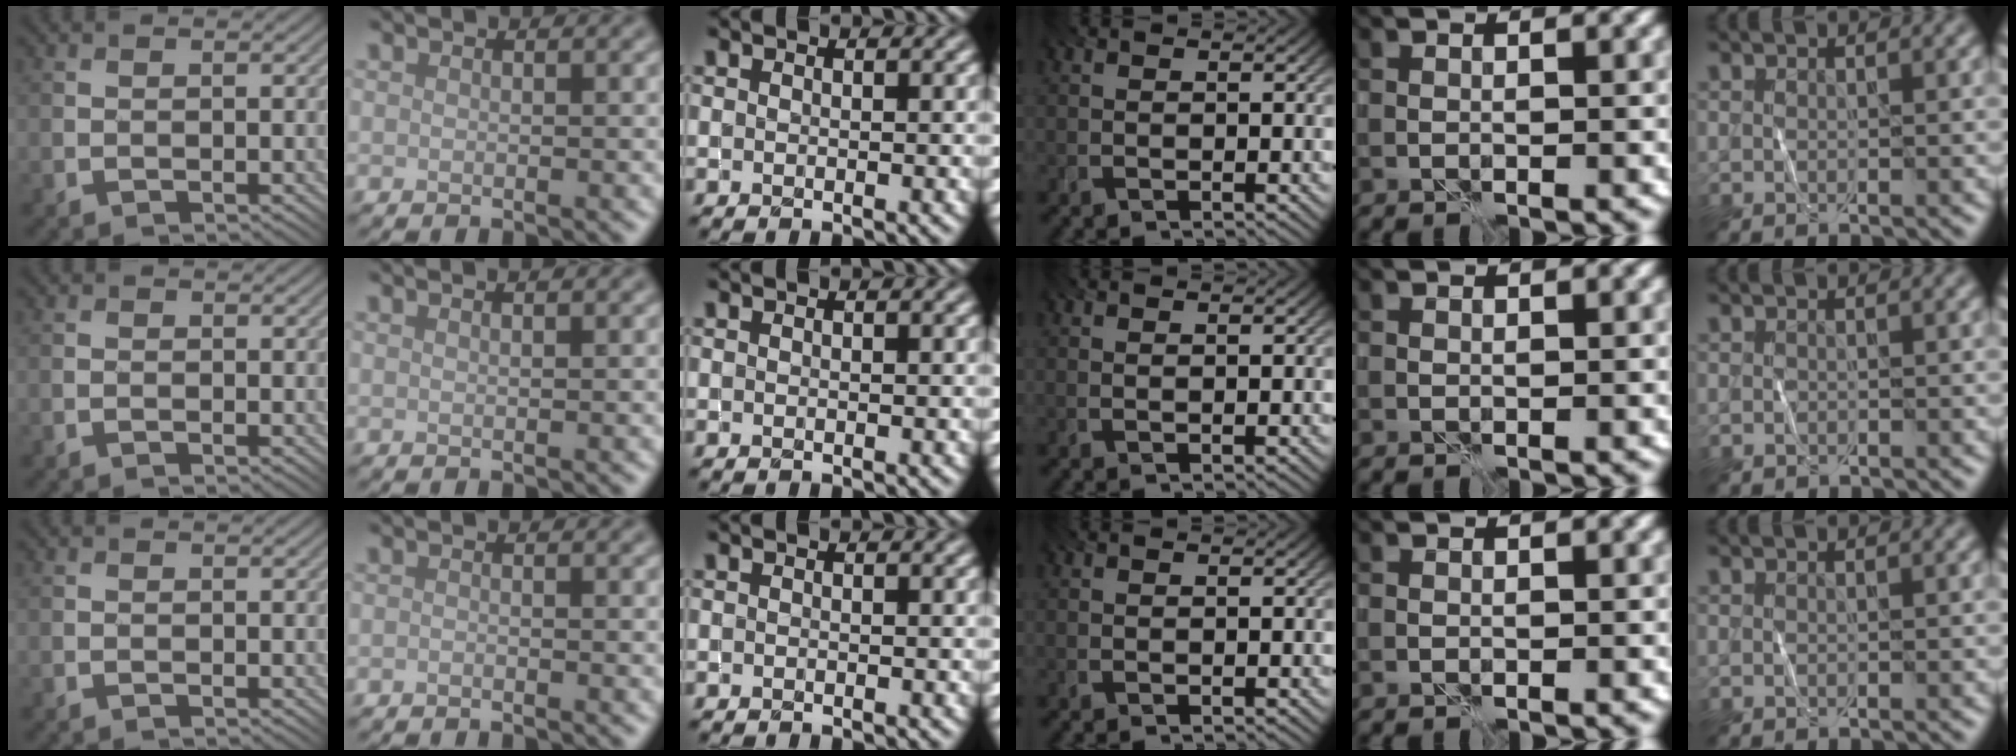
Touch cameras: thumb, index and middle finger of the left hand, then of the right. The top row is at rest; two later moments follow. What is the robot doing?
{"motion": "fold", "object": "shorts"}